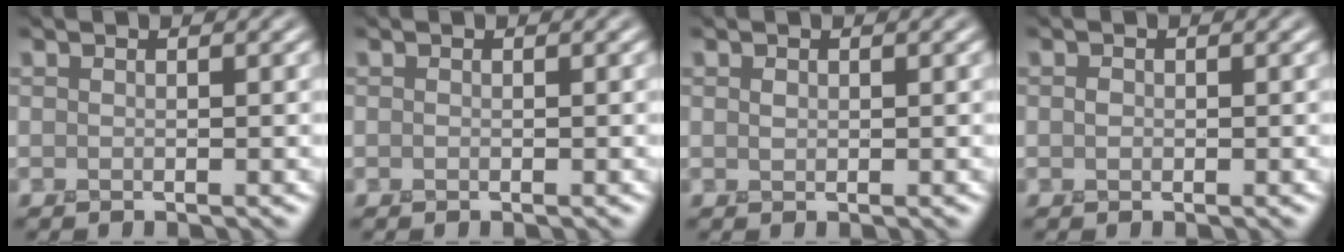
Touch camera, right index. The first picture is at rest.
{"total": 0.0}
{"total": 0.7, "force": [0.2, 0.5, 0.4], "torque": [-0.009, -0.001, 0.004]}
{"total": 0.7, "force": [-0.2, 0.6, 0.3], "torque": [-0.006, -0.001, -0.008]}